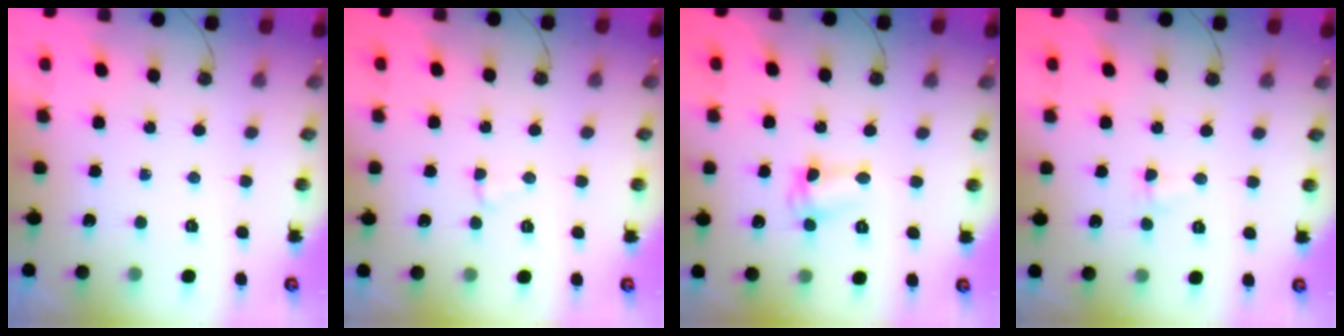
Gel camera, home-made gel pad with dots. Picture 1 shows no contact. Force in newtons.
{"total": 2.5, "press": 2.5, "slide": 0.4}
{"total": 5.4, "press": 5.3, "slide": 0.4}
{"total": 2.8, "press": 2.8, "slide": 0.6}